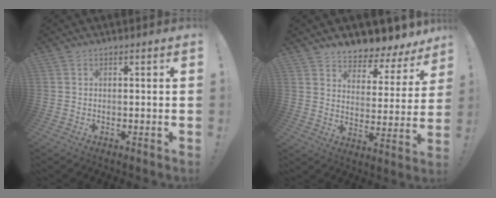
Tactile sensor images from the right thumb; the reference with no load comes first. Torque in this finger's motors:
{"motor_torque": [-0.07, 0.72, 0.07, 0.06, 0.00]}